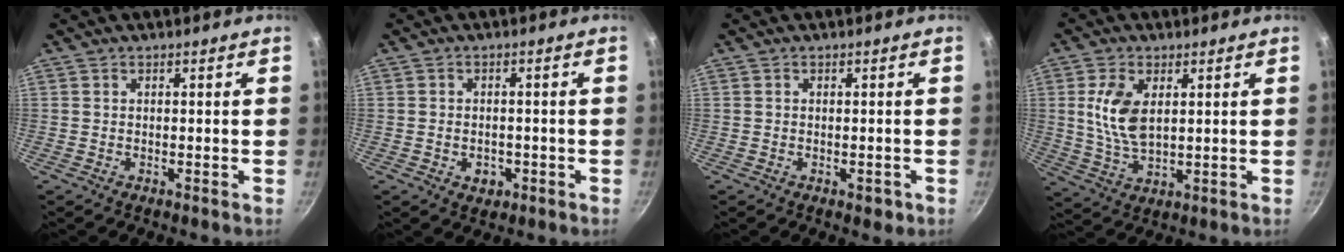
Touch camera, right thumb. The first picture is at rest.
{"total": 3.6, "force": [-1.3, 2.8, 1.9], "torque": [-0.020, 0.011, -0.011]}
{"total": 2.0, "force": [-0.8, 1.3, 1.3], "torque": [-0.012, 0.004, -0.009]}
{"total": 11.3, "force": [2.5, 6.4, 9.0], "torque": [-0.172, -0.016, 0.054]}